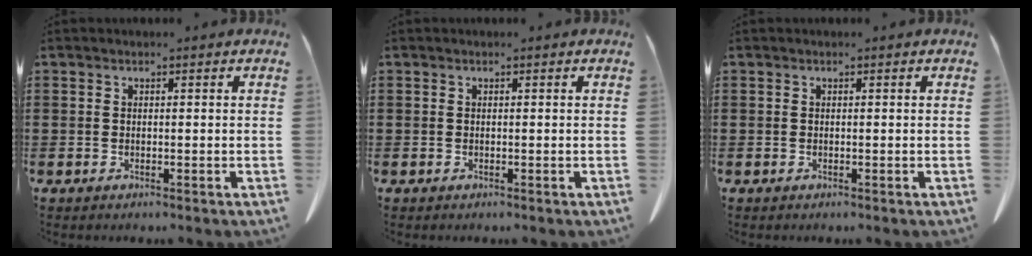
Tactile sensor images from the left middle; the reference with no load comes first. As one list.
[{"total": 0.0}, {"total": 0.0}]